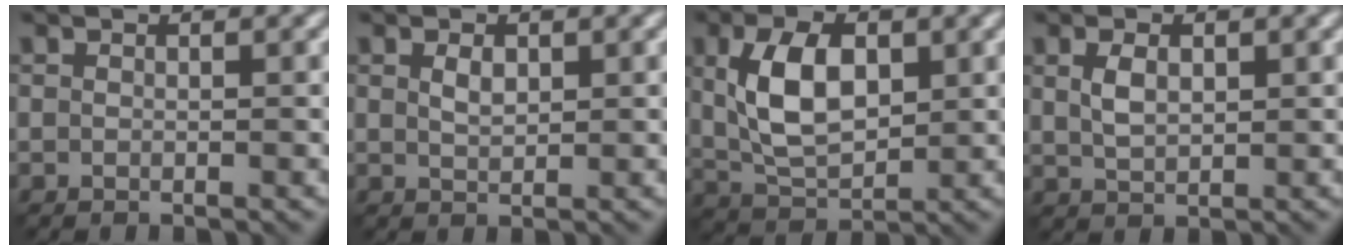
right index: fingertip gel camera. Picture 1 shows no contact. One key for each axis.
{"total": 1.4, "fx": 0.6, "fy": 0.7, "fz": 1.0, "tx": -0.021, "ty": 0.000, "tz": 0.014}
{"total": 6.6, "fx": 1.3, "fy": 3.6, "fz": 5.3, "tx": -0.102, "ty": 0.006, "tz": 0.026}
{"total": 2.5, "fx": 0.8, "fy": 1.4, "fz": 1.9, "tx": -0.045, "ty": 0.000, "tz": 0.021}